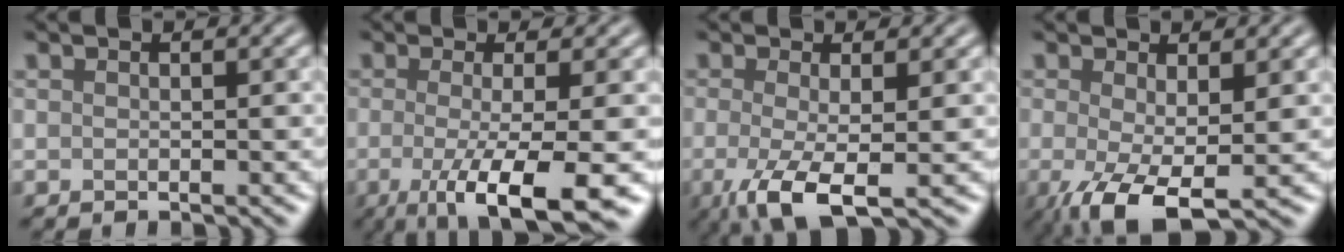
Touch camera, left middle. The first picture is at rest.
{"total": 8.6, "force": [-3.1, 1.8, 7.9], "torque": [-0.104, -0.015, -0.041]}
{"total": 4.8, "force": [-1.9, 1.0, 4.4], "torque": [-0.089, -0.009, -0.023]}
{"total": 4.6, "force": [-1.7, 1.1, 4.2], "torque": [-0.092, -0.010, -0.017]}